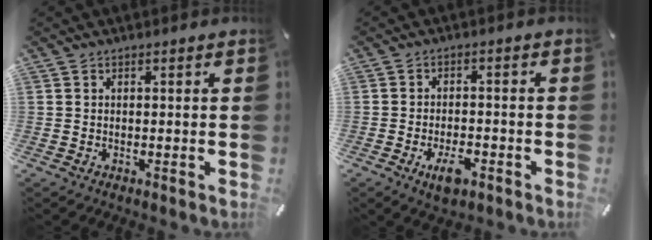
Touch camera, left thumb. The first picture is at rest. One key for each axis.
{"total": 5.8, "fx": -3.0, "fy": 2.6, "fz": 4.2, "tx": -0.082, "ty": 0.008, "tz": -0.054}